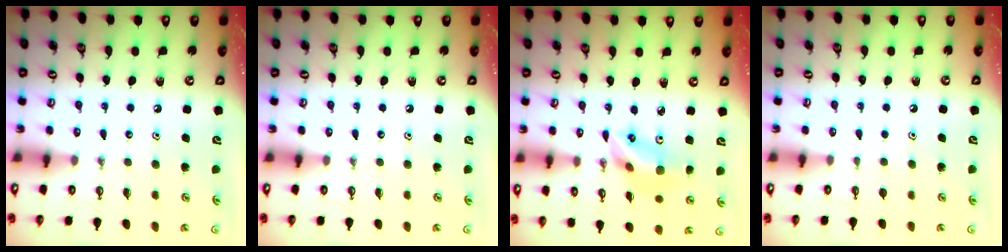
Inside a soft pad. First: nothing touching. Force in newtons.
{"total": 0.0}
{"total": 10.5, "press": 10.2, "slide": 2.8}
{"total": 1.2, "press": 0.5, "slide": 1.0}